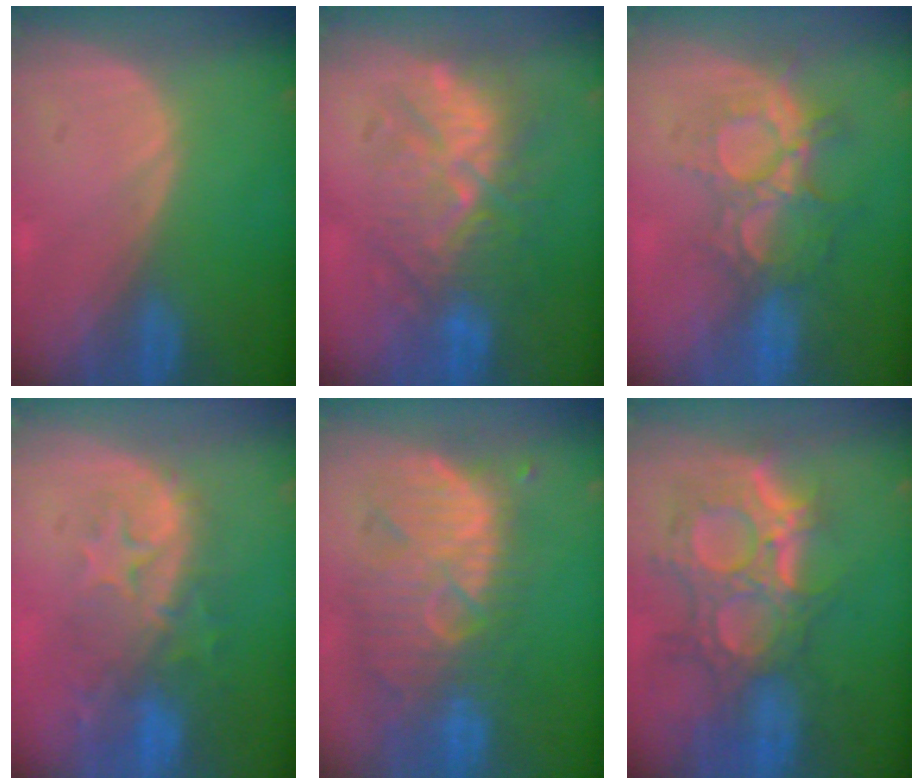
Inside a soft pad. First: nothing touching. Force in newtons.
{"total": 9.6, "press": 9.5, "slide": 1.5}
{"total": 9.2, "press": 7.9, "slide": 4.7}
{"total": 9.9, "press": 8.6, "slide": 4.8}
{"total": 11.8, "press": 10.9, "slide": 4.4}
{"total": 12.0, "press": 10.8, "slide": 5.4}